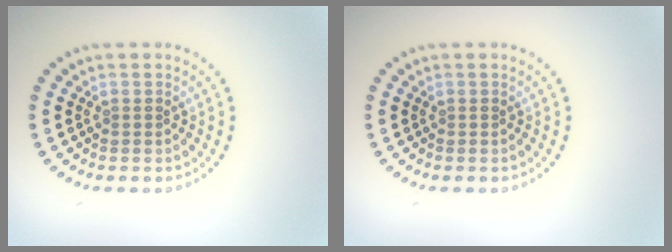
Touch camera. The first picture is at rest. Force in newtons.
{"total": 0.0}